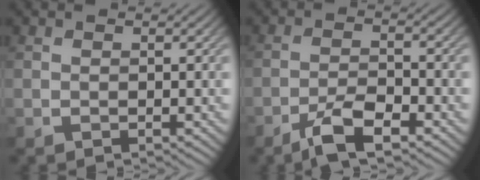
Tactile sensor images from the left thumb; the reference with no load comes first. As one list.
[{"total": 5.6, "force": [-3.7, 1.4, 3.9], "torque": [-0.076, 0.002, -0.072]}]